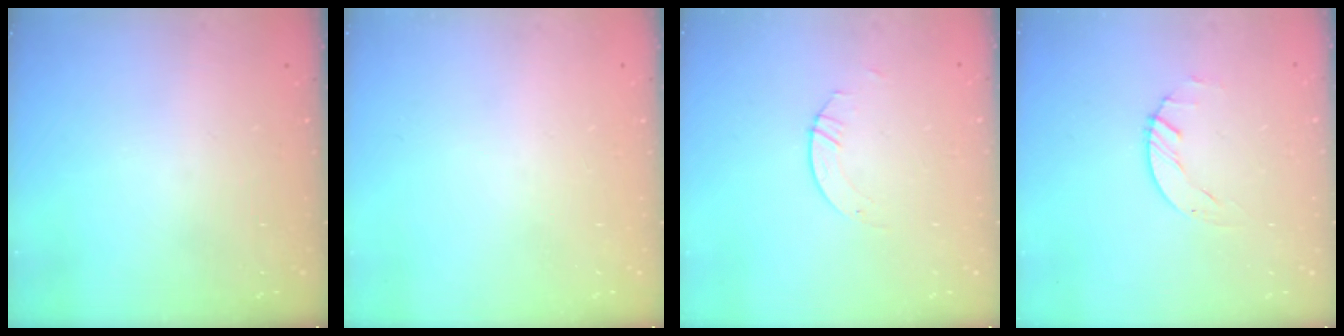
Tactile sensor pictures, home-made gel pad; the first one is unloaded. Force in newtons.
{"total": 0.0}
{"total": 1.1, "press": 1.1, "slide": 0.1}
{"total": 0.8, "press": 0.8, "slide": 0.2}